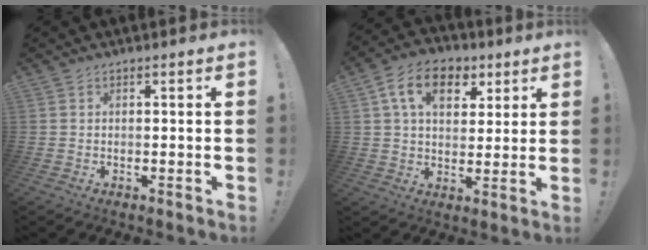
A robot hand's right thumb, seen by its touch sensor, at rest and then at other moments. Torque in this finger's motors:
{"motor_torque": [0.44, 0.53, 0.27, 0.09, 0.11]}